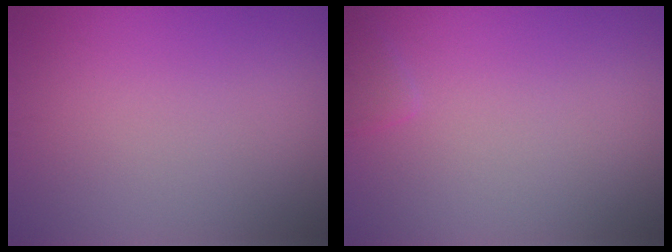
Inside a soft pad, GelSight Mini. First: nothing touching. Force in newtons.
{"total": 0.9, "press": 0.9, "slide": 0.1}